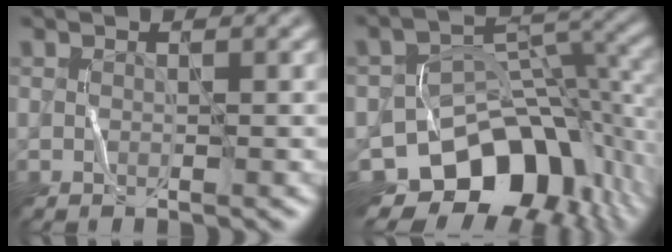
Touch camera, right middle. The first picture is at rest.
{"total": 12.9, "force": [-6.6, 8.5, 6.9], "torque": [-0.108, 0.000, -0.110]}